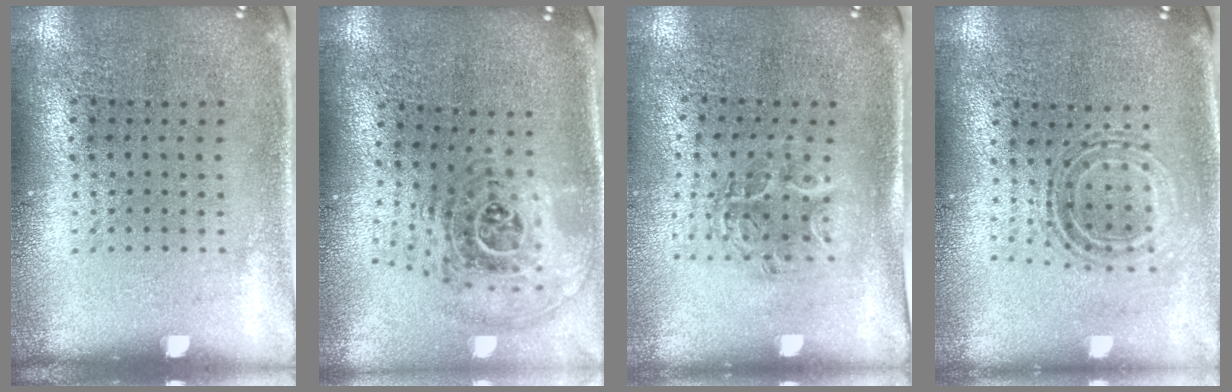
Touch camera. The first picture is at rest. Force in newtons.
{"total": 1.7, "press": 1.4, "slide": 1.0}
{"total": 1.1, "press": 1.1, "slide": 0.2}
{"total": 0.8, "press": 0.8, "slide": 0.3}